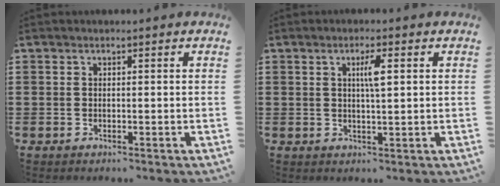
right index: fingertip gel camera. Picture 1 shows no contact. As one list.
[{"total": 3.1, "force": [0.8, 0.4, 3.0], "torque": [-0.052, 0.001, 0.009]}]